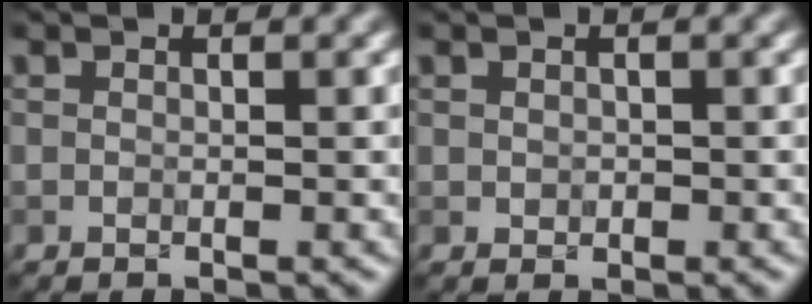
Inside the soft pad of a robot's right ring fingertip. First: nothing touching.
{"total": 0.6, "force": [0.1, 0.5, 0.1], "torque": [0.000, -0.002, 0.000]}